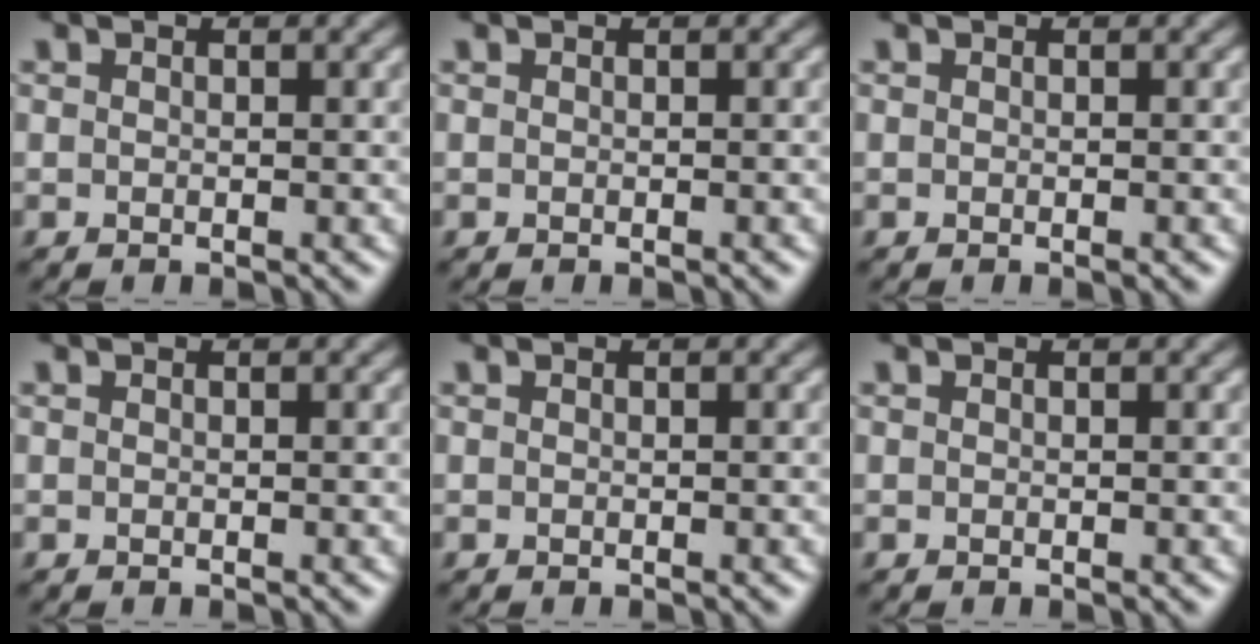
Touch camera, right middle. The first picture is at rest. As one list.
[{"total": 0.0}, {"total": 0.0}, {"total": 0.0}, {"total": 0.0}, {"total": 0.0}]